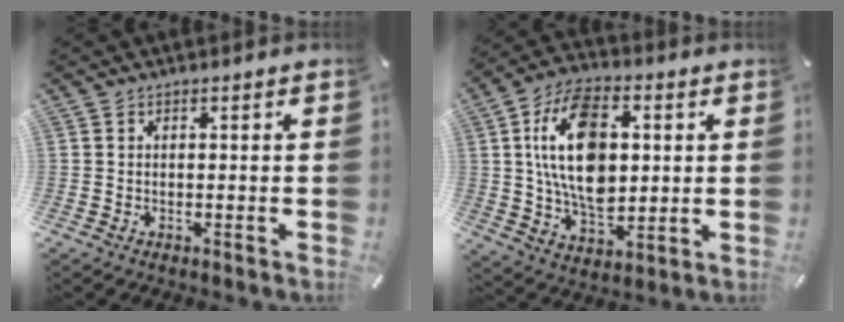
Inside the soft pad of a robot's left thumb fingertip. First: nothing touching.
{"total": 18.2, "force": [2.6, 11.6, 13.8], "torque": [-0.280, 0.005, 0.044]}